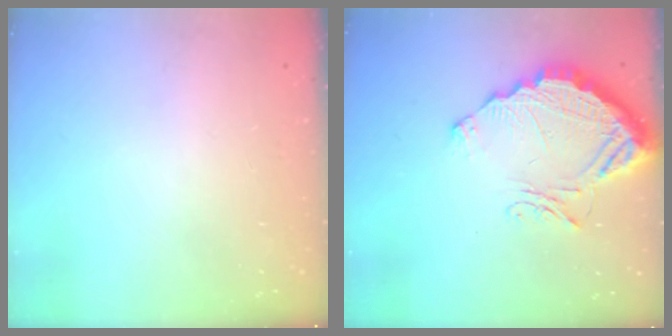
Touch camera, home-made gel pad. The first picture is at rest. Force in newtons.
{"total": 13.9, "press": 13.8, "slide": 1.0}